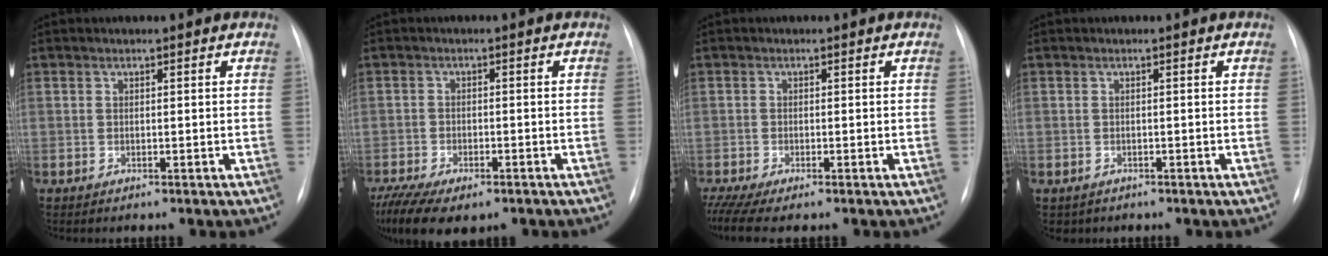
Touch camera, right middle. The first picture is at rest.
{"total": 11.5, "force": [-7.9, 4.8, 6.8], "torque": [-0.136, -0.015, -0.113]}
{"total": 5.2, "force": [-3.9, 1.0, 3.3], "torque": [-0.067, -0.008, -0.067]}
{"total": 1.4, "force": [-0.9, 1.1, 0.2], "torque": [-0.007, 0.002, -0.006]}